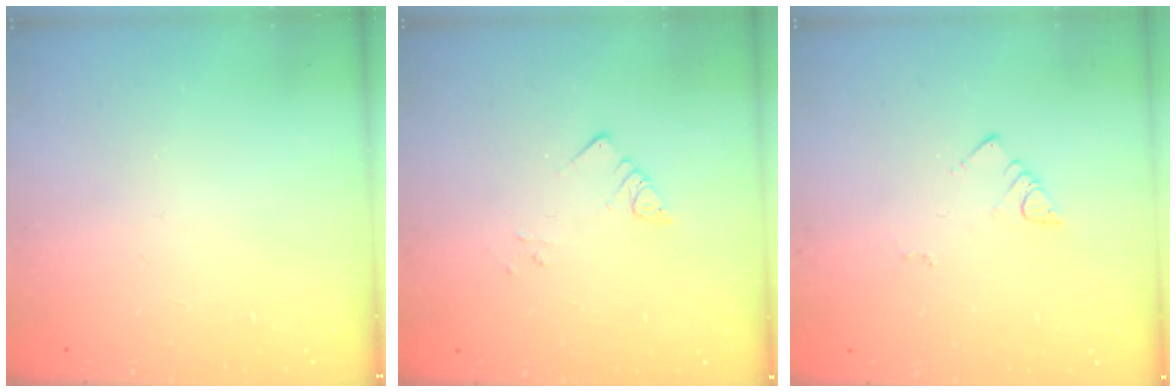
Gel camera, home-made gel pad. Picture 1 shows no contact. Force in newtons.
{"total": 2.8, "press": 2.8, "slide": 0.2}
{"total": 2.7, "press": 2.7, "slide": 0.6}